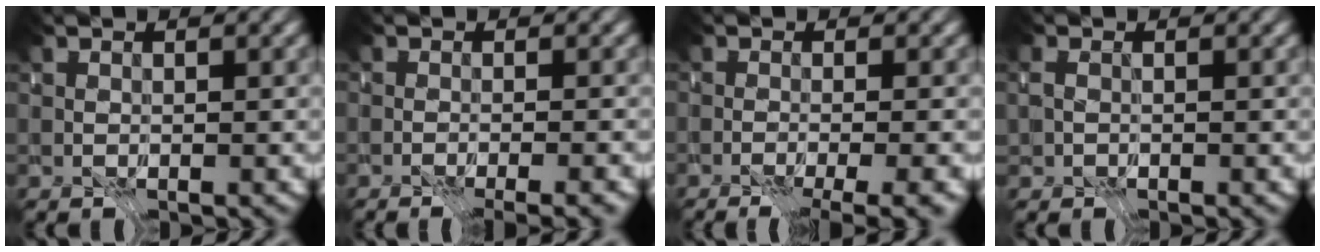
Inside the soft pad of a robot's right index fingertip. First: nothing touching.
{"total": 3.8, "force": [-2.9, 0.9, 2.3], "torque": [-0.006, -0.010, -0.047]}
{"total": 7.0, "force": [-4.2, 2.3, 5.1], "torque": [-0.044, -0.016, -0.046]}
{"total": 1.2, "force": [-1.0, -0.1, -0.6], "torque": [0.012, -0.003, -0.026]}